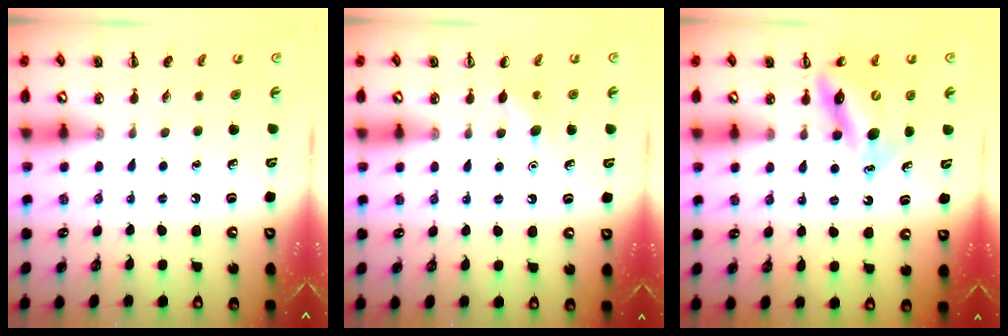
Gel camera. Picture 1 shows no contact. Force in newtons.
{"total": 6.3, "press": 6.0, "slide": 1.9}
{"total": 11.4, "press": 10.9, "slide": 3.3}